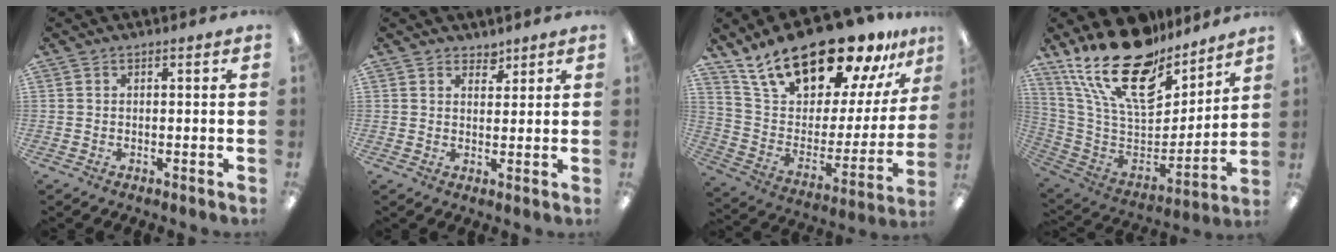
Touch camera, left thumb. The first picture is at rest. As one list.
[{"total": 2.8, "force": [2.3, 1.4, 0.4], "torque": [0.004, -0.016, 0.041]}, {"total": 25.4, "force": [19.5, 9.9, 12.8], "torque": [-0.219, -0.127, 0.344]}, {"total": 25.0, "force": [16.8, 12.0, 14.2], "torque": [-0.258, -0.114, 0.299]}]